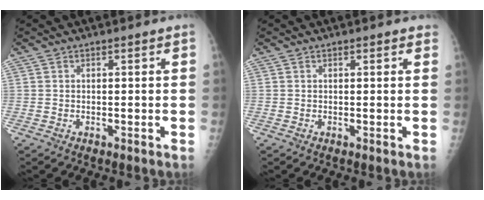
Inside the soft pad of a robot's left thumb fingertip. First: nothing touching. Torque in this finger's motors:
{"motor_torque": [-0.10, 0.03, -0.07, 0.15, -0.02]}